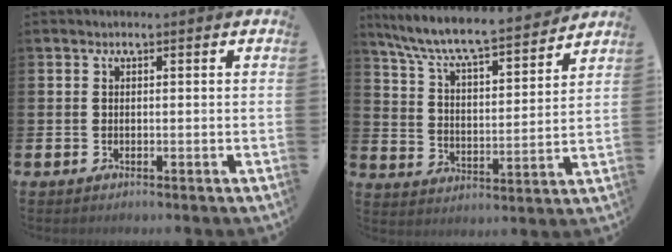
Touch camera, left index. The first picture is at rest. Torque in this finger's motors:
{"motor_torque": [1.00, -1.14, 0.60, 0.21]}